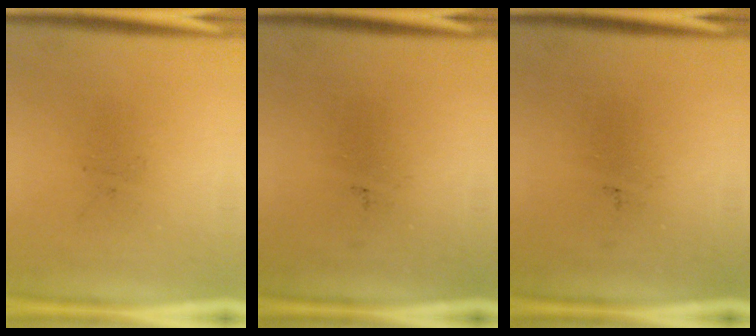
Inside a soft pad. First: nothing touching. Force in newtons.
{"total": 0.0}
{"total": 0.0}